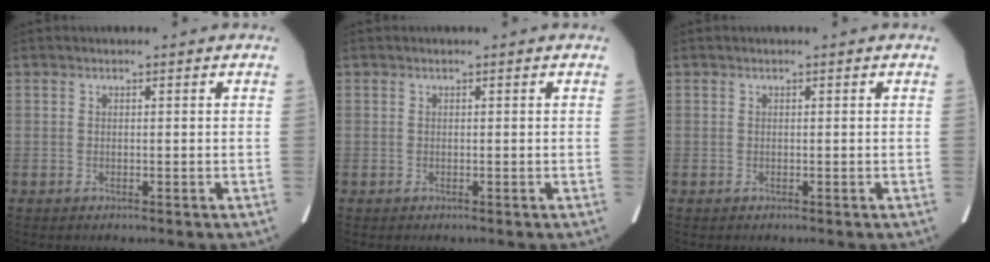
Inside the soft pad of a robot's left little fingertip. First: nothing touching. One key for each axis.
{"total": 0.0}
{"total": 0.0}